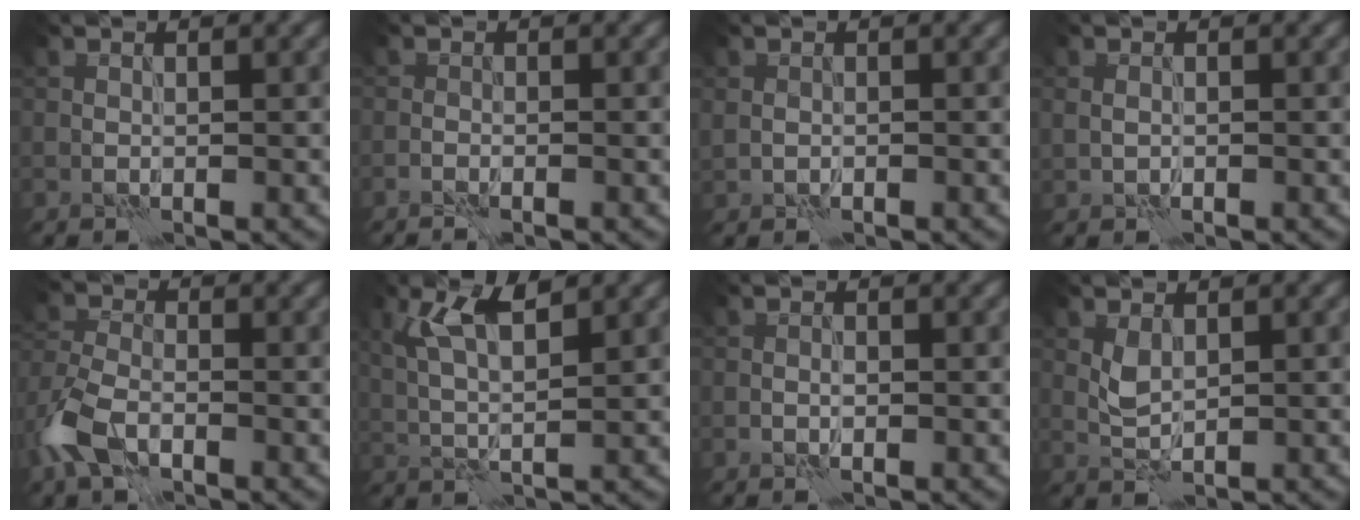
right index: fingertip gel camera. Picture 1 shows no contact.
{"total": 1.1, "force": [-0.9, 0.1, 0.7], "torque": [-0.019, 0.003, -0.019]}
{"total": 0.7, "force": [0.0, 0.6, 0.4], "torque": [-0.005, -0.002, 0.002]}
{"total": 0.8, "force": [0.0, 0.6, 0.5], "torque": [-0.009, -0.001, 0.003]}
{"total": 5.2, "force": [-2.8, 2.9, 3.3], "torque": [-0.079, -0.001, -0.070]}
{"total": 4.6, "force": [2.1, 1.2, 3.9], "torque": [-0.084, 0.002, 0.041]}
{"total": 0.7, "force": [-0.3, 0.3, 0.6], "torque": [-0.010, 0.003, -0.006]}
{"total": 1.7, "force": [0.6, 0.9, 1.3], "torque": [-0.031, -0.001, 0.017]}